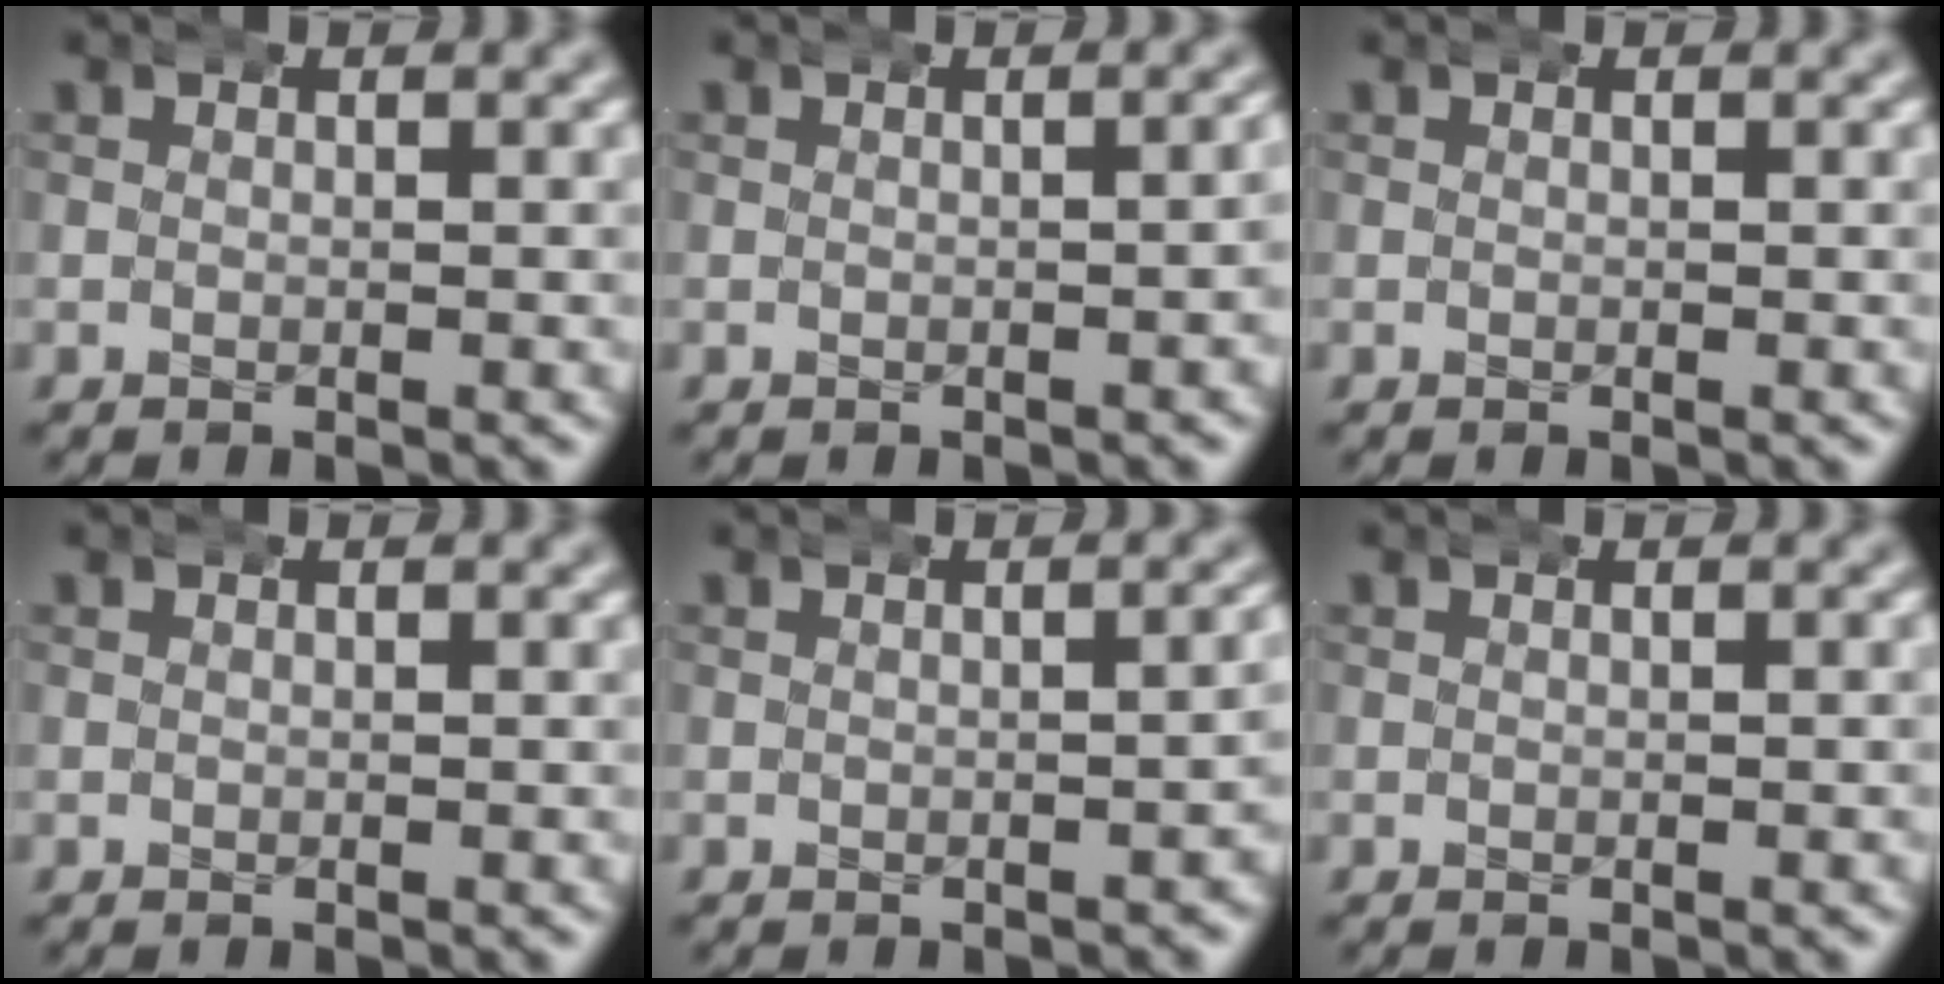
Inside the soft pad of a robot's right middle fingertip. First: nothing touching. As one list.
[{"total": 1.3, "force": [-0.1, 0.5, 1.2], "torque": [-0.007, 0.013, -0.005]}, {"total": 0.0}, {"total": 0.0}, {"total": 1.6, "force": [-0.6, 0.7, 1.3], "torque": [-0.009, 0.009, -0.009]}, {"total": 0.0}]